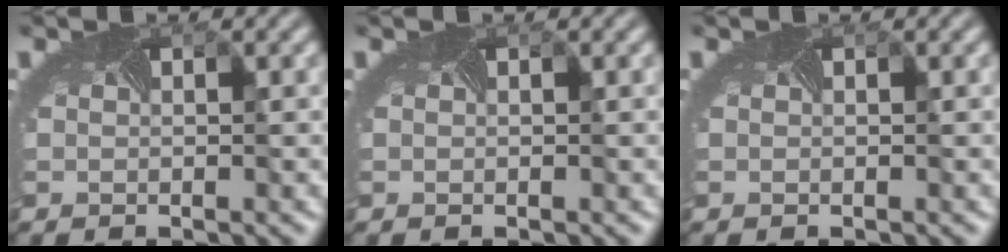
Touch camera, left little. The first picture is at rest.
{"total": 0.0}
{"total": 0.0}